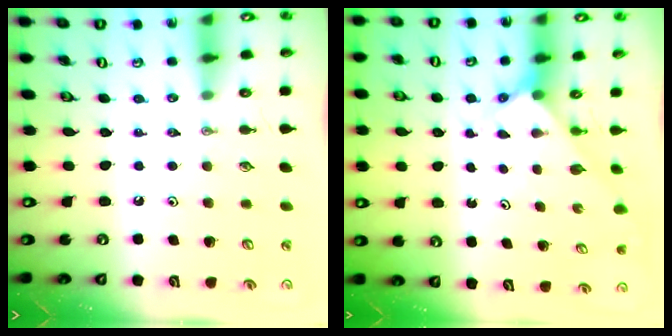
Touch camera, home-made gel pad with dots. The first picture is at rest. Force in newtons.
{"total": 2.1, "press": 2.1, "slide": 0.2}